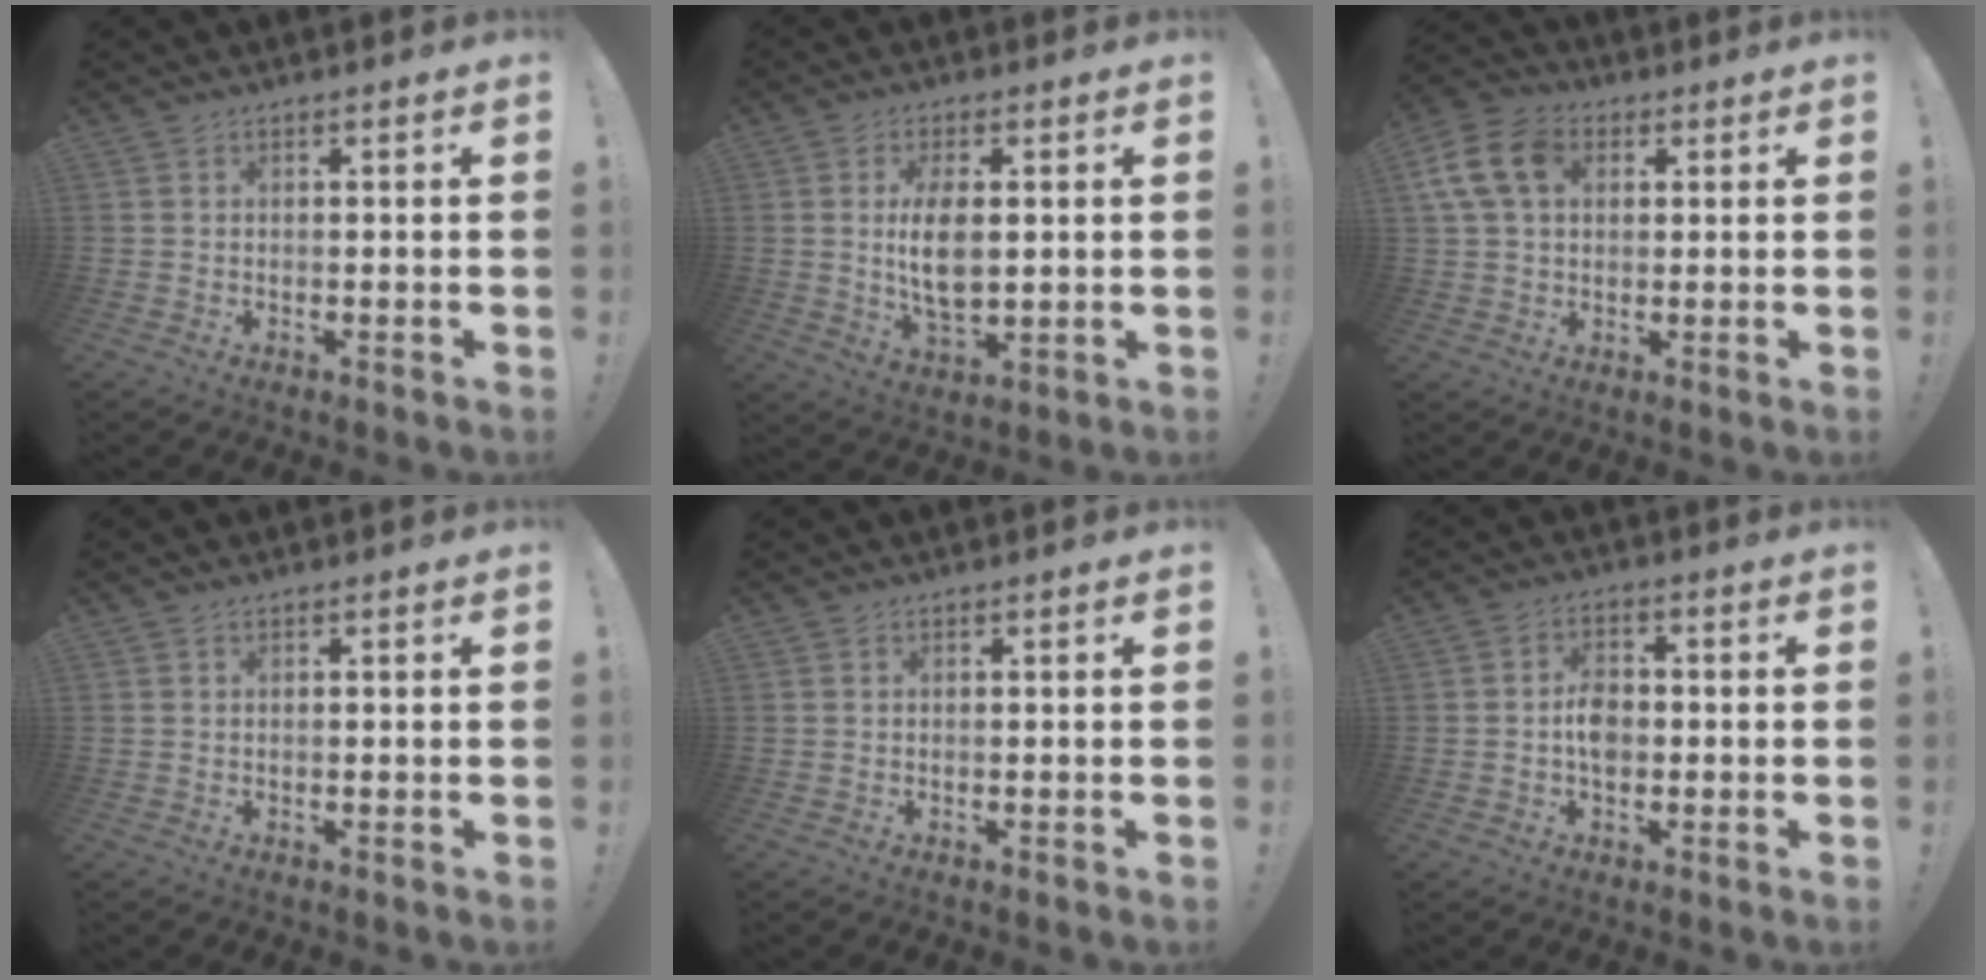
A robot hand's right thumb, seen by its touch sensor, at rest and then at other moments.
{"total": 9.4, "force": [1.0, 4.6, 8.1], "torque": [-0.145, -0.014, 0.012]}
{"total": 13.0, "force": [3.8, 9.3, 8.3], "torque": [-0.152, 0.002, 0.076]}
{"total": 0.0}
{"total": 0.0}
{"total": 5.8, "force": [-1.2, 4.1, 4.0], "torque": [-0.065, 0.009, -0.020]}